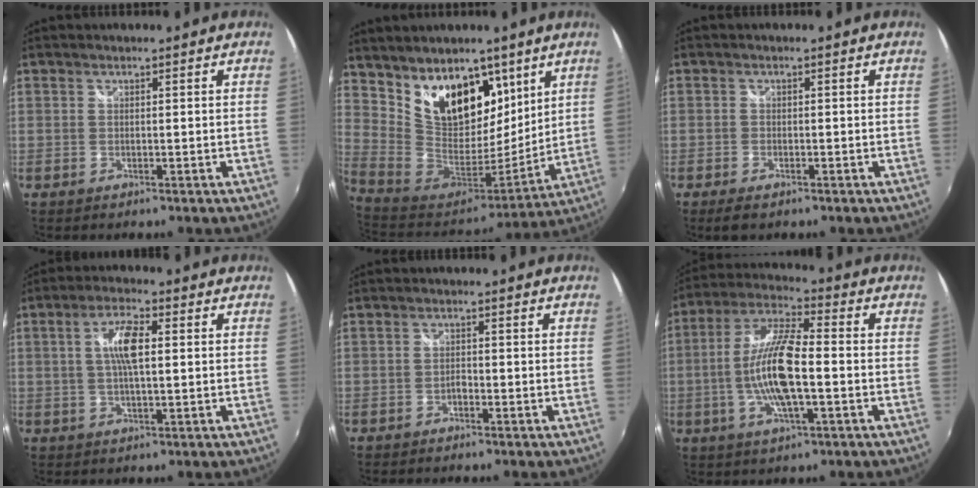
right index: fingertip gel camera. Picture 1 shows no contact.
{"total": 20.5, "force": [11.4, 12.8, 11.3], "torque": [-0.226, 0.014, 0.220]}
{"total": 3.0, "force": [-2.2, 1.3, 1.7], "torque": [-0.038, -0.013, -0.039]}
{"total": 6.4, "force": [0.9, 1.9, 6.1], "torque": [-0.113, 0.007, 0.017]}
{"total": 1.2, "force": [-0.9, 0.5, 0.5], "torque": [-0.010, -0.001, -0.019]}
{"total": 13.5, "force": [-2.6, 3.3, 12.8], "torque": [-0.258, -0.001, -0.052]}